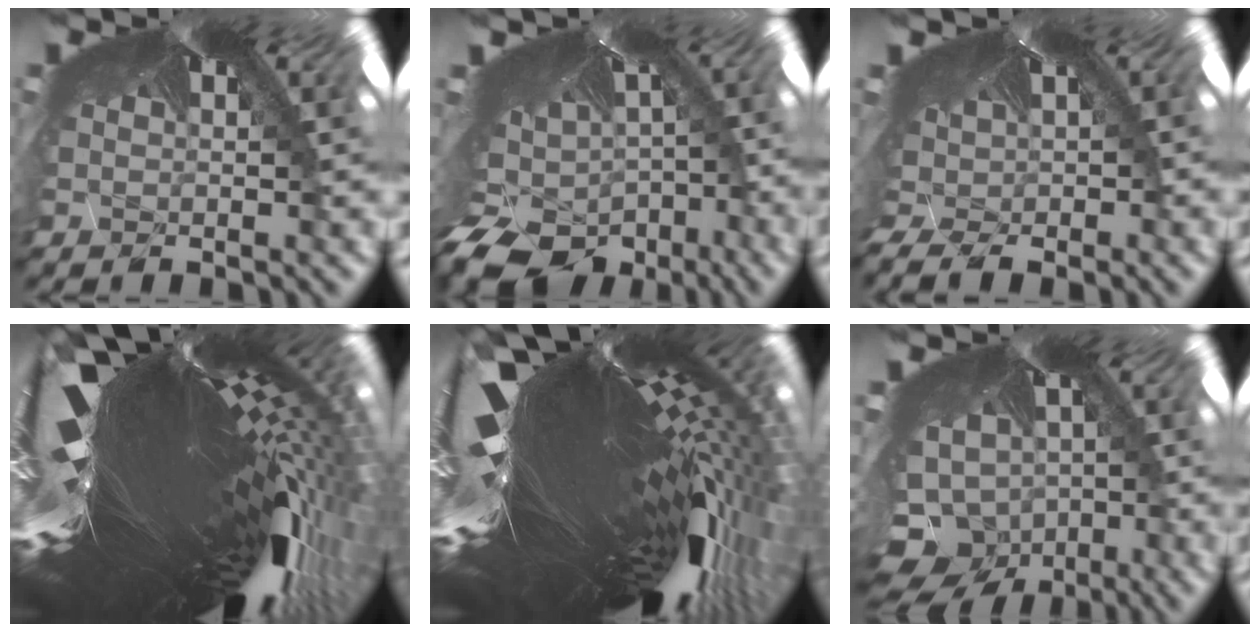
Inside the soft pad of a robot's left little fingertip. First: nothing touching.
{"total": 11.0, "force": [-10.5, 3.0, 1.5], "torque": [-0.019, -0.078, -0.160]}
{"total": 3.2, "force": [-2.5, 0.6, 1.9], "torque": [-0.056, -0.031, -0.016]}
{"total": 6.9, "force": [-5.2, 0.0, 4.5], "torque": [-0.108, -0.099, -0.033]}
{"total": 6.7, "force": [-4.7, -0.4, 4.8], "torque": [-0.096, -0.100, -0.028]}
{"total": 10.3, "force": [-9.3, 4.1, 1.5], "torque": [-0.029, -0.077, -0.134]}